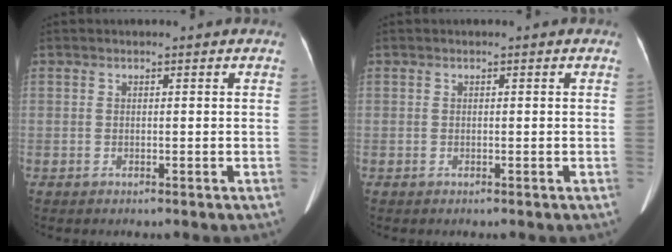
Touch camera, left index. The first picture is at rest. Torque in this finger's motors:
{"motor_torque": [0.05, 0.05, 0.02, 0.01]}